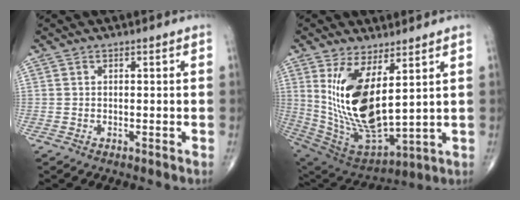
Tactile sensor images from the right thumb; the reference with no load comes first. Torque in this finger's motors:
{"motor_torque": [-1.03, 2.09, 1.86, 0.91, 0.56]}